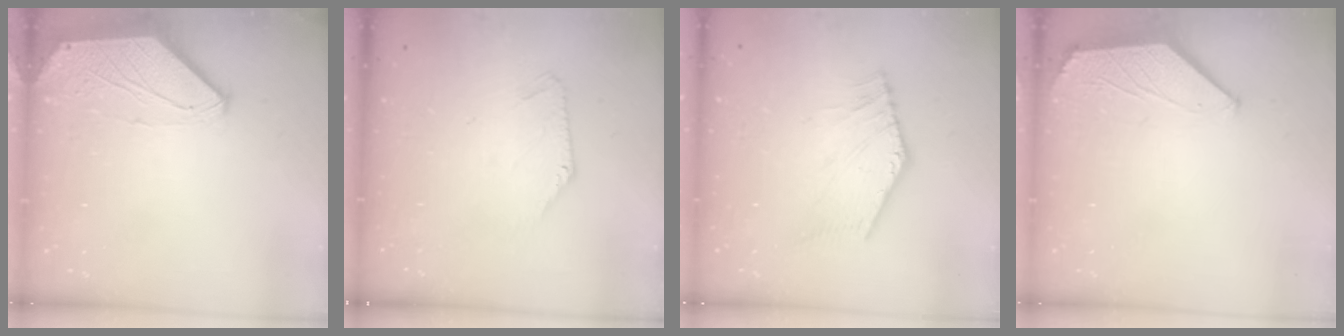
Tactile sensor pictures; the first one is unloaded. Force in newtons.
{"total": 3.3, "press": 3.3, "slide": 0.5}
{"total": 2.7, "press": 2.5, "slide": 1.1}
{"total": 1.6, "press": 1.6, "slide": 0.4}